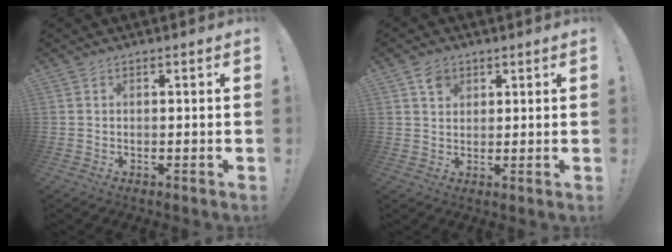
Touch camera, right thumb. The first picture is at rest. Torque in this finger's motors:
{"motor_torque": [0.25, 0.86, 0.44, -0.05, 0.00]}